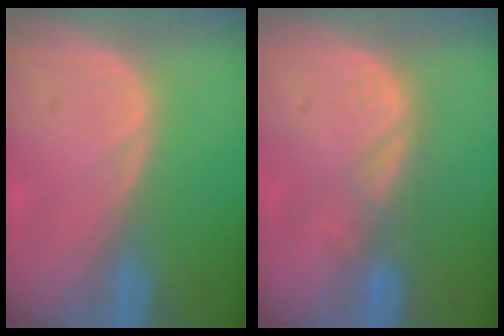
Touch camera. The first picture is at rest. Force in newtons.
{"total": 2.8, "press": 2.2, "slide": 1.7}